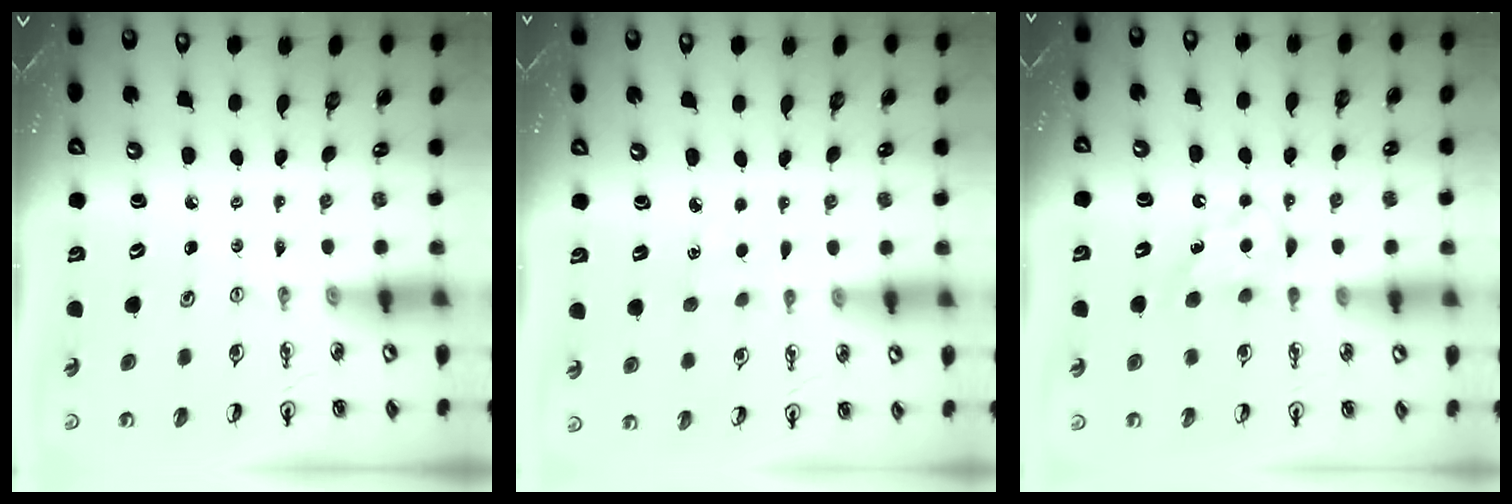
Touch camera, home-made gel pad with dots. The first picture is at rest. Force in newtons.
{"total": 1.4, "press": 1.4, "slide": 0.2}
{"total": 6.8, "press": 6.7, "slide": 0.9}